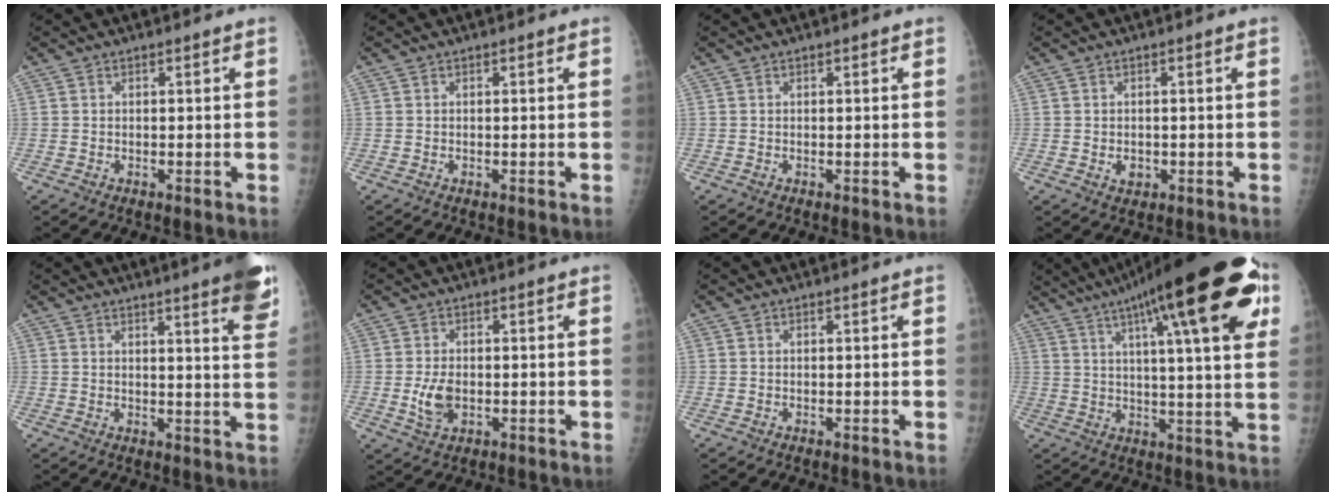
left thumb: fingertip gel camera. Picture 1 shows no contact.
{"total": 0.0}
{"total": 0.0}
{"total": 2.0, "force": [-0.5, 1.6, 1.0], "torque": [-0.007, 0.001, -0.002]}
{"total": 10.6, "force": [6.8, 1.2, 8.0], "torque": [-0.081, -0.028, 0.070]}
{"total": 4.7, "force": [-0.9, 2.9, 3.5], "torque": [-0.067, -0.001, -0.012]}
{"total": 0.0}
{"total": 26.7, "force": [12.6, 5.9, 22.8], "torque": [-0.326, -0.003, 0.180]}